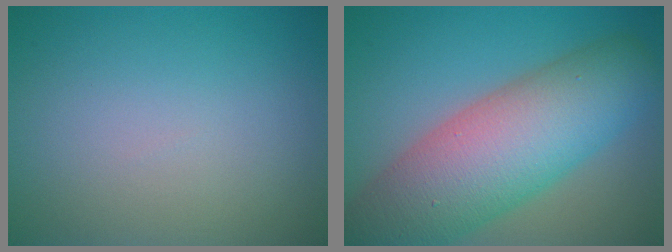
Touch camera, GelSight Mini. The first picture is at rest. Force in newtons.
{"total": 11.7, "press": 11.7, "slide": 0.5}